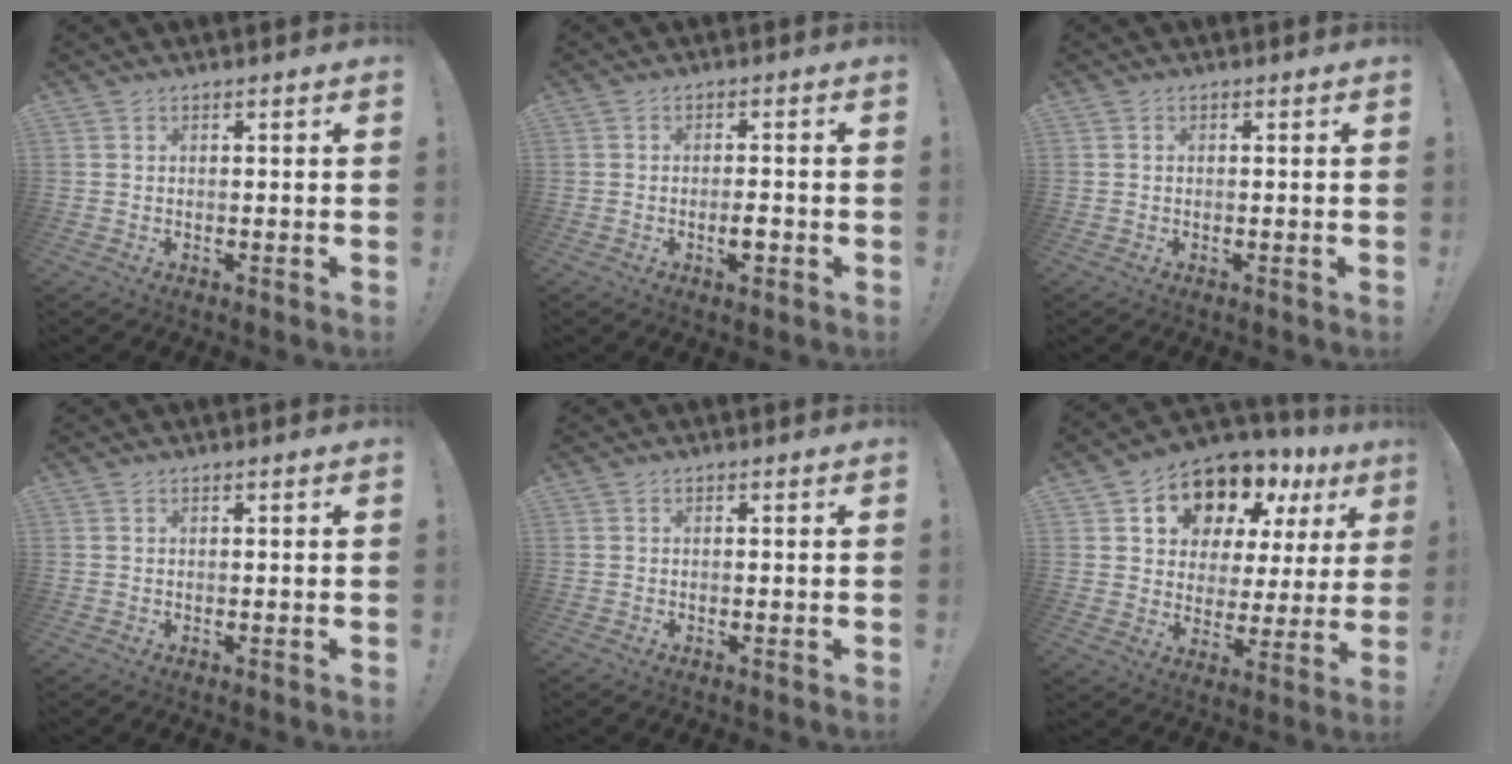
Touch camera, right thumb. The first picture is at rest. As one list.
[{"total": 3.4, "force": [-1.5, 1.1, 2.8], "torque": [-0.041, 0.006, -0.025]}, {"total": 0.0}, {"total": 0.0}, {"total": 0.0}, {"total": 13.3, "force": [10.1, 7.4, 4.4], "torque": [-0.071, -0.088, 0.189]}]